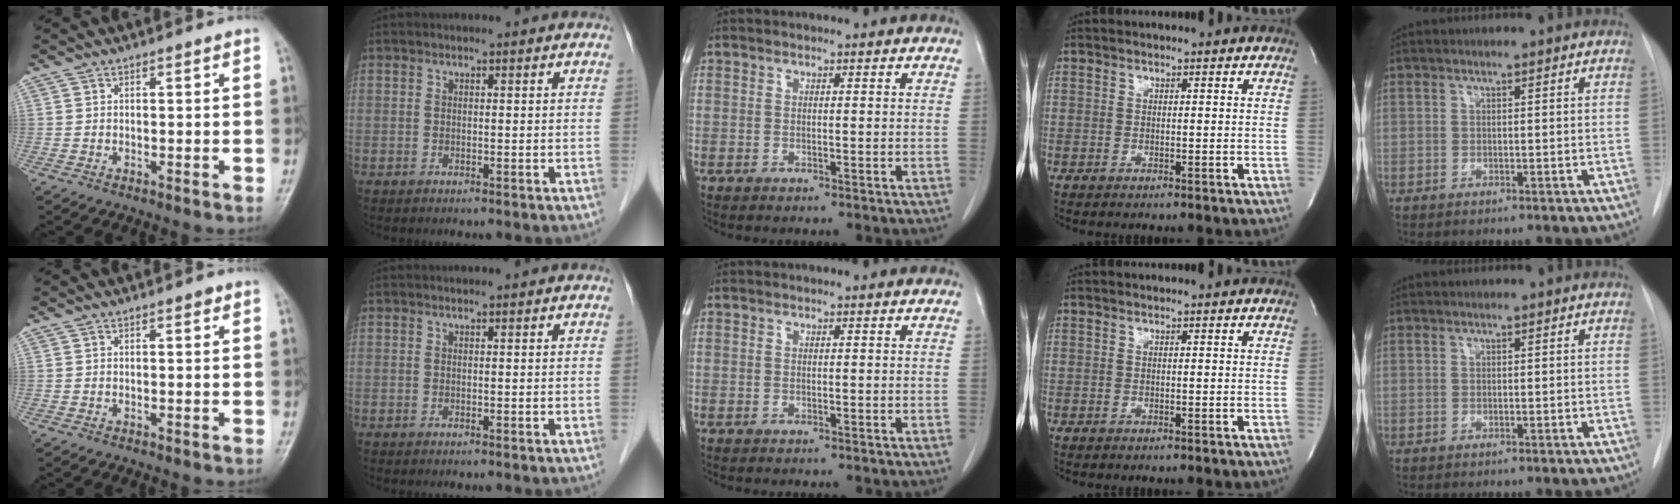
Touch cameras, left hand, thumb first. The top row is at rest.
{"thumb": {"total": 0.6, "force": [0.4, 0.3, 0.4], "torque": [-0.006, -0.001, 0.003]}, "index": {"total": 1.8, "force": [-1.7, -0.4, -0.5], "torque": [0.011, -0.004, -0.028]}}